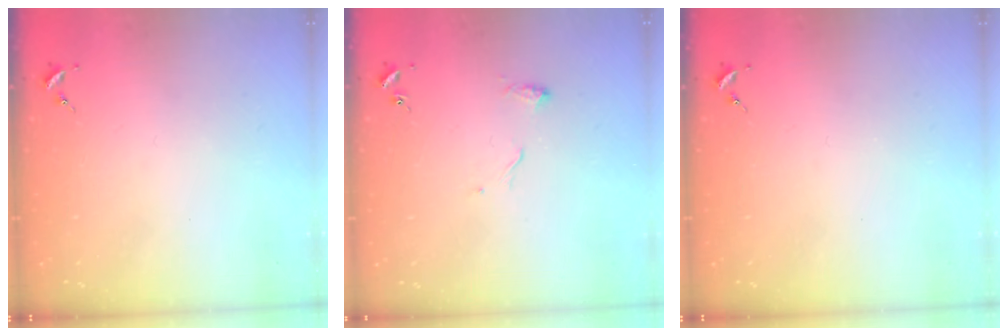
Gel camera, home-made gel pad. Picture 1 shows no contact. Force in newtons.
{"total": 7.5, "press": 7.5, "slide": 0.4}
{"total": 0.0}